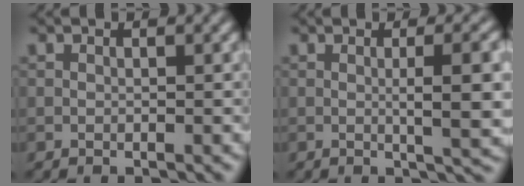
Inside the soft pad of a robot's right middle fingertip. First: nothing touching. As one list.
[{"total": 5.3, "force": [0.0, 1.0, 5.2], "torque": [-0.074, 0.010, 0.006]}]